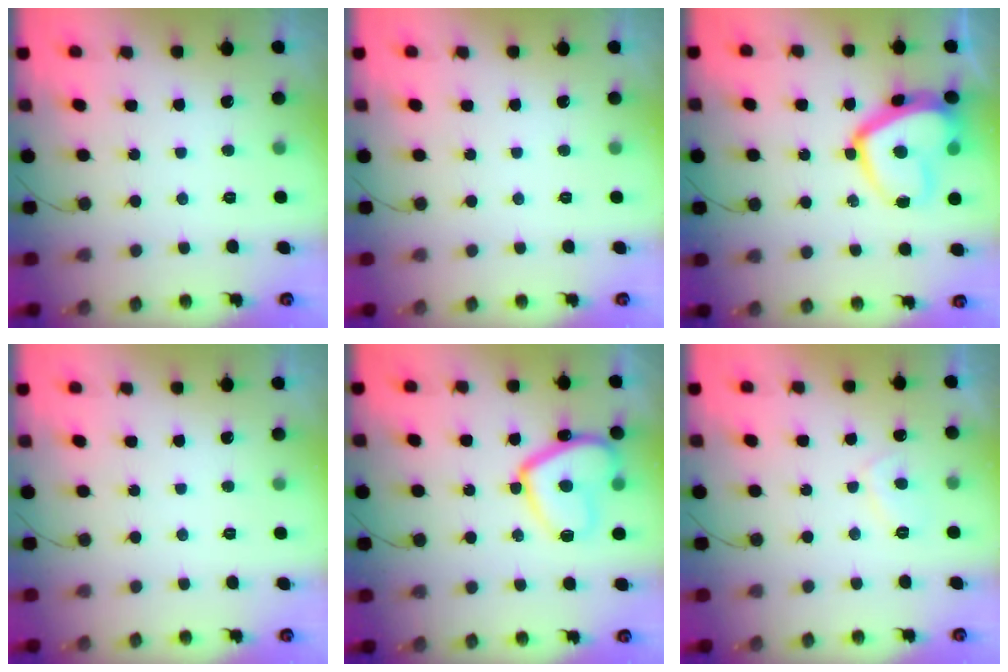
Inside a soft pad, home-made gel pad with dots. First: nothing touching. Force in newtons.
{"total": 0.0}
{"total": 15.3, "press": 15.3, "slide": 0.9}
{"total": 0.0}
{"total": 14.4, "press": 14.3, "slide": 1.5}
{"total": 2.7, "press": 2.6, "slide": 0.4}